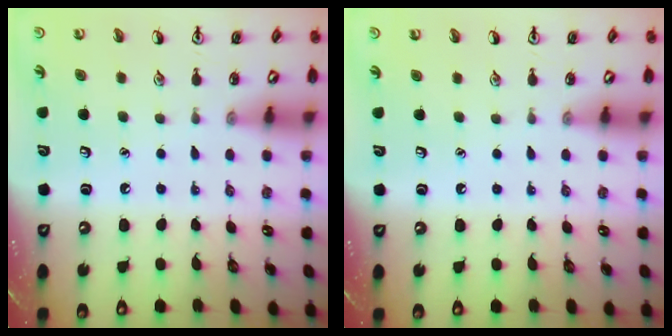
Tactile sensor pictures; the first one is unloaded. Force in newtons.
{"total": 0.0}